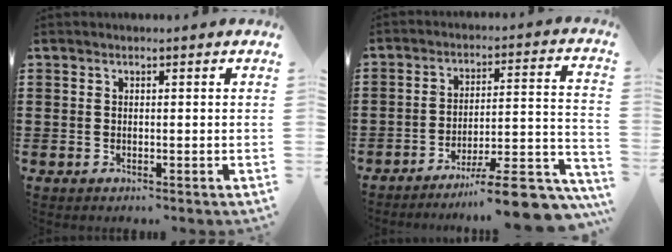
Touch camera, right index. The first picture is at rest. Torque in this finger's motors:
{"motor_torque": [0.38, -0.34, 0.15, 0.02]}